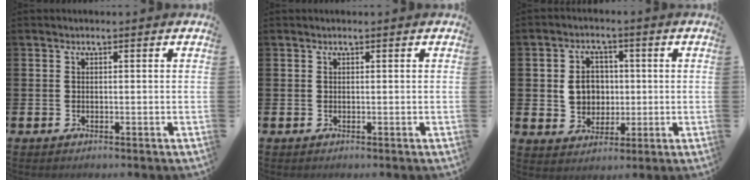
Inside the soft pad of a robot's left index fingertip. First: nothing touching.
{"total": 0.0}
{"total": 5.2, "force": [0.7, 4.6, 2.3], "torque": [-0.038, 0.009, 0.005]}